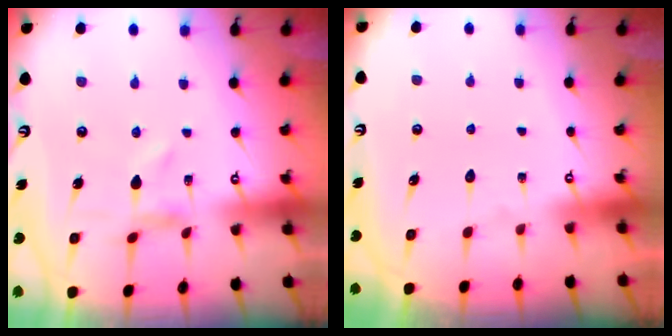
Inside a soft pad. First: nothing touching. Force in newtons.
{"total": 1.6, "press": 1.6, "slide": 0.2}